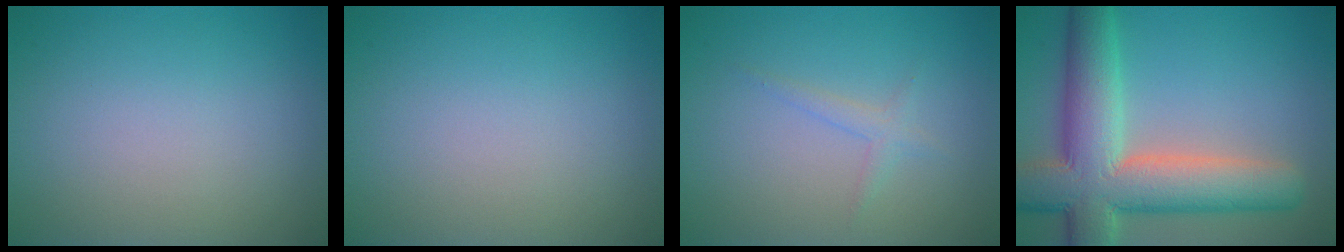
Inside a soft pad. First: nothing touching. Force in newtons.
{"total": 0.0}
{"total": 1.2, "press": 1.2, "slide": 0.0}
{"total": 11.0, "press": 11.0, "slide": 0.8}